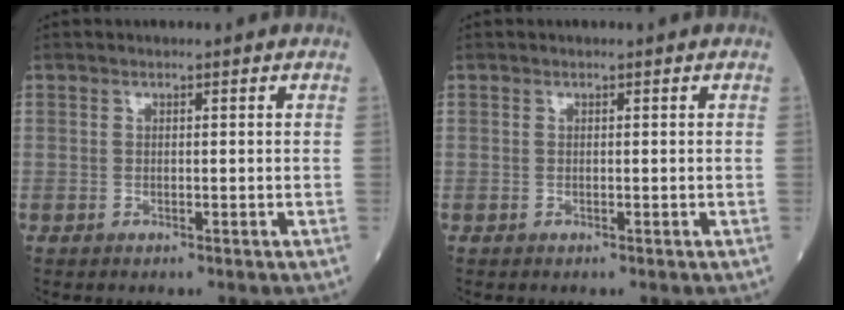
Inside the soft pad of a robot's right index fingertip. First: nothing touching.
{"total": 0.0}